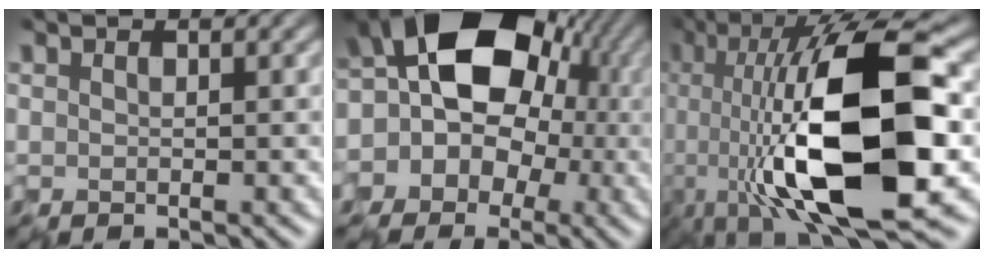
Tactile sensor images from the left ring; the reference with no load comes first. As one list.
[{"total": 13.8, "force": [1.8, 11.5, 7.5], "torque": [-0.114, 0.028, -0.014]}, {"total": 14.6, "force": [-2.3, 3.9, 13.9], "torque": [-0.216, -0.003, -0.052]}]